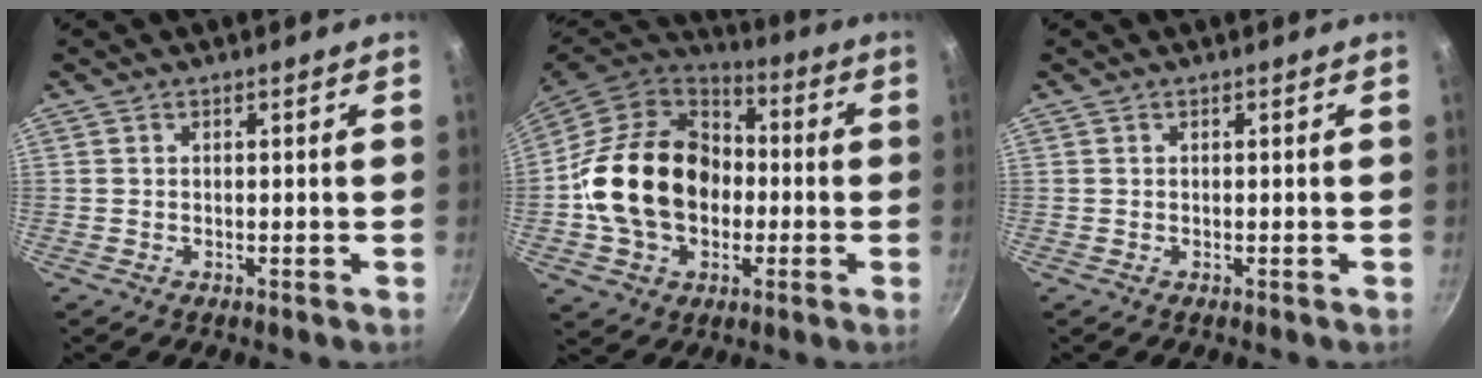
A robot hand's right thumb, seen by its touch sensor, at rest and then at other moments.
{"total": 22.1, "force": [-1.6, 17.0, 14.1], "torque": [-0.224, 0.044, -0.030]}
{"total": 0.0}